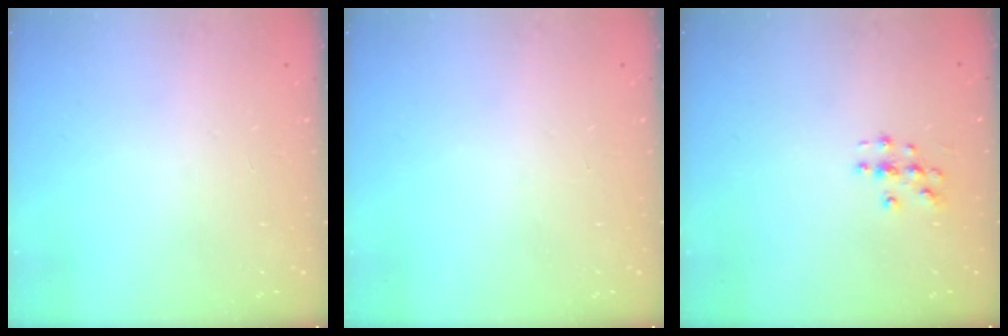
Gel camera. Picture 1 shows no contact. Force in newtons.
{"total": 0.0}
{"total": 3.1, "press": 3.1, "slide": 0.2}